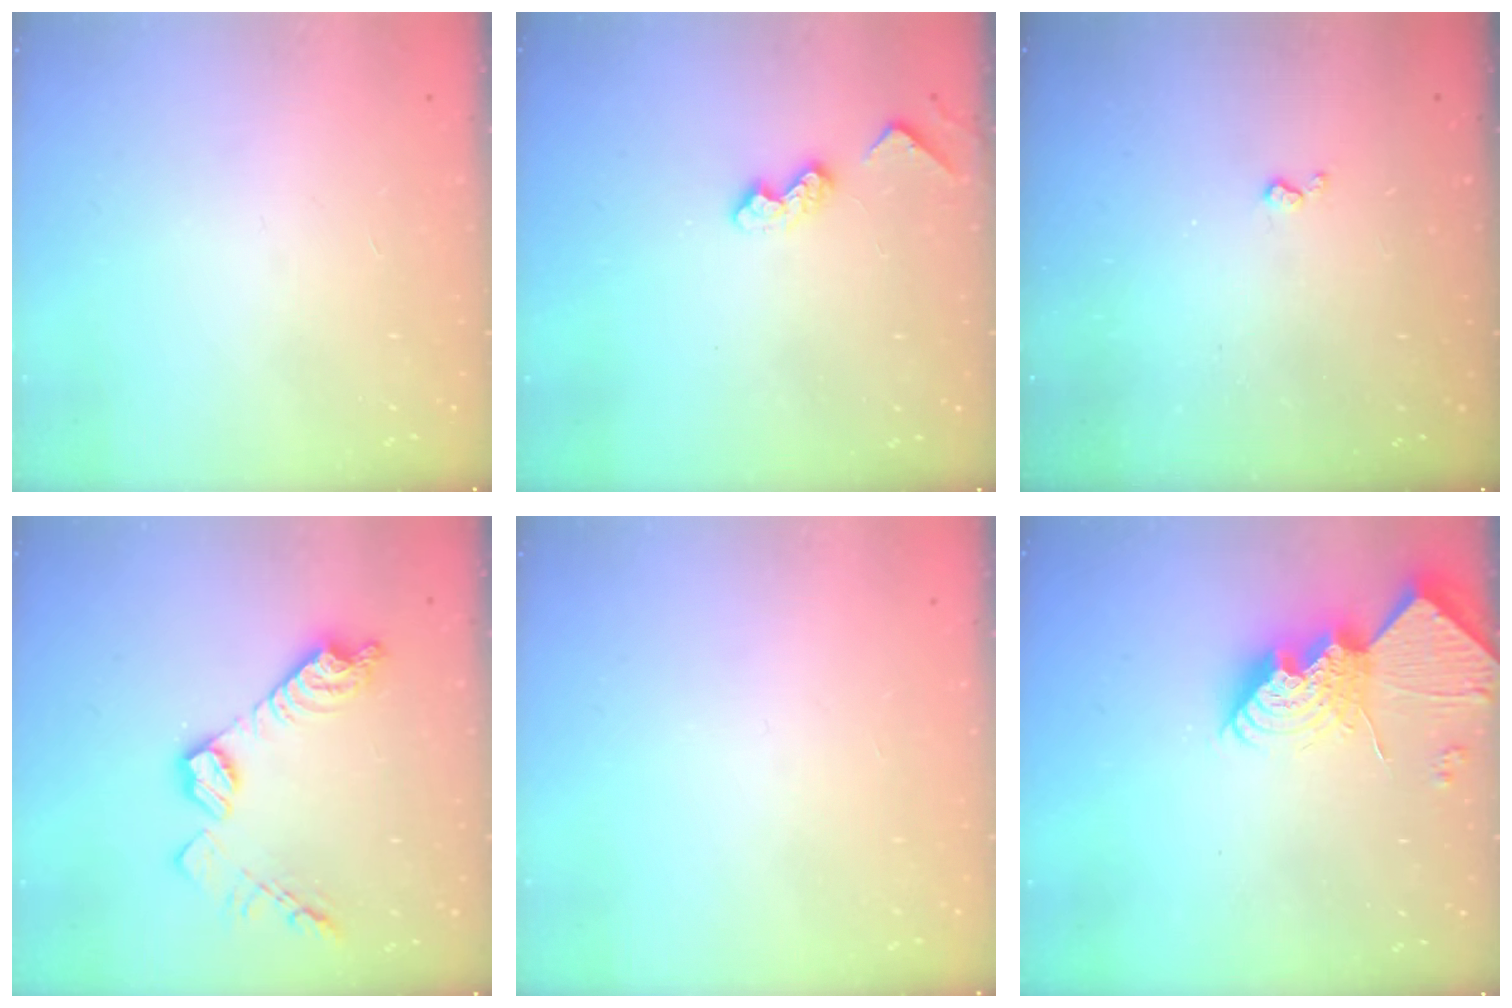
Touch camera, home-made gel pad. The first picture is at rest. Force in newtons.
{"total": 5.3, "press": 5.2, "slide": 0.8}
{"total": 2.9, "press": 2.9, "slide": 0.5}
{"total": 14.1, "press": 14.1, "slide": 0.8}
{"total": 0.0}
{"total": 14.2, "press": 14.2, "slide": 0.9}